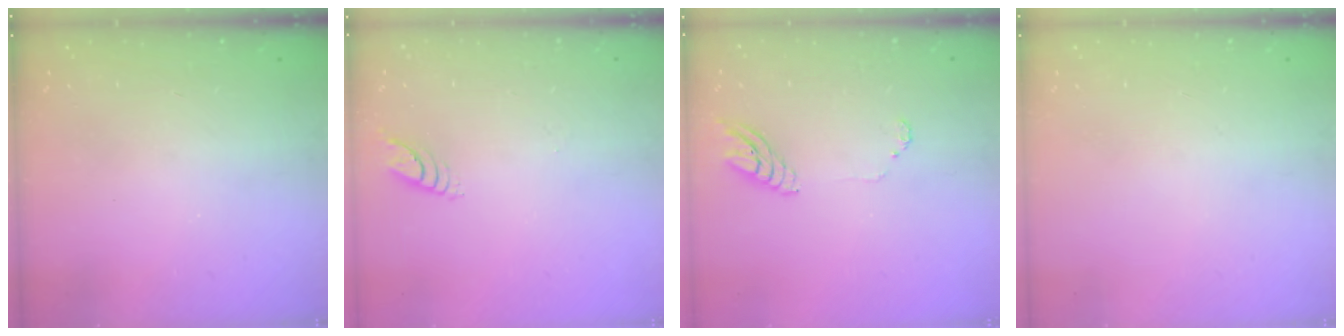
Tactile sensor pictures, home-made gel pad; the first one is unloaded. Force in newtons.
{"total": 5.0, "press": 4.9, "slide": 0.4}
{"total": 6.4, "press": 6.4, "slide": 0.4}
{"total": 0.0}